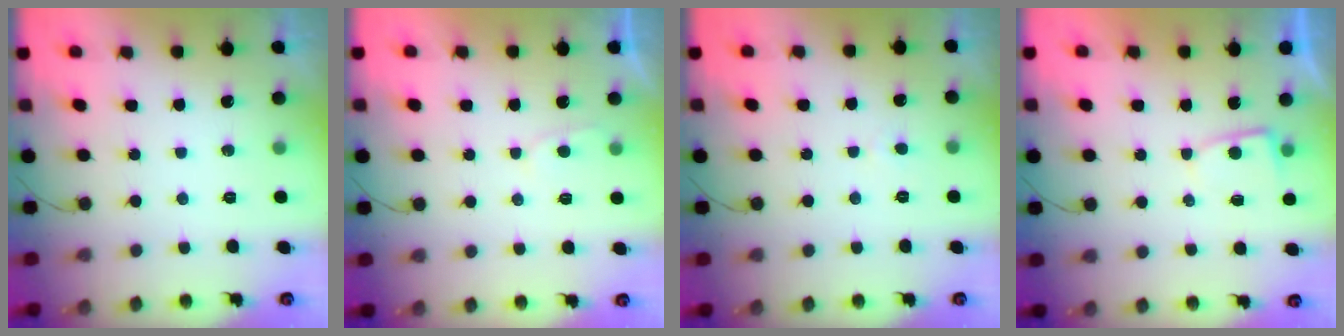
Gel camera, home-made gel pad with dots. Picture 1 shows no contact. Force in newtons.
{"total": 2.0, "press": 2.0, "slide": 0.2}
{"total": 2.0, "press": 2.0, "slide": 0.2}
{"total": 2.8, "press": 2.7, "slide": 0.4}